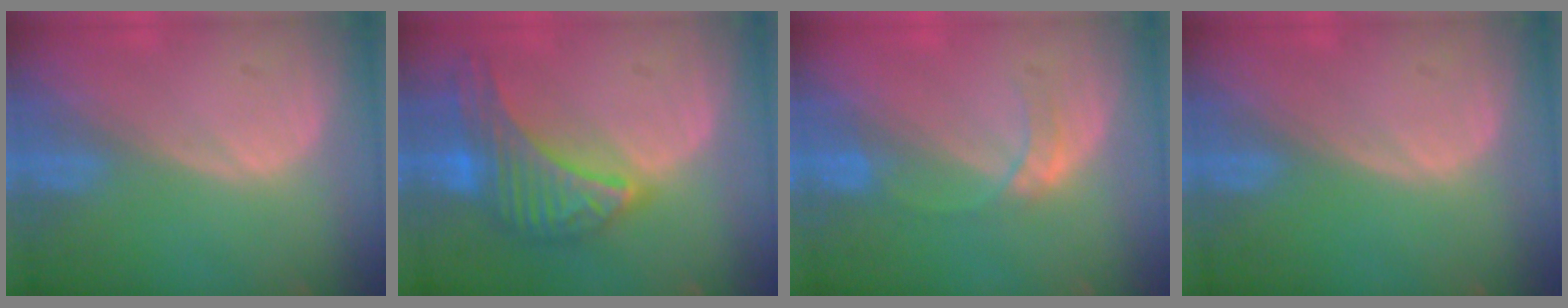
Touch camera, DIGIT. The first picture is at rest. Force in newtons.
{"total": 10.0, "press": 10.0, "slide": 0.5}
{"total": 3.0, "press": 3.0, "slide": 0.3}
{"total": 0.0}